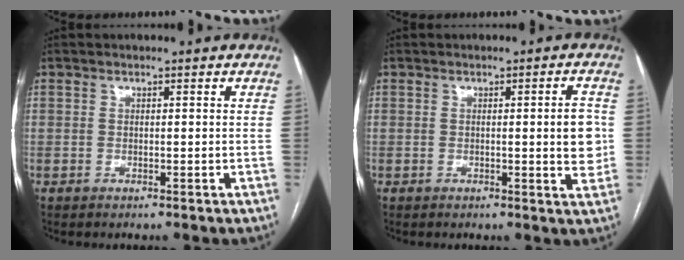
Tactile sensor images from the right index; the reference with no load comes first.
{"total": 4.6, "force": [-0.1, 0.6, 4.5], "torque": [-0.055, -0.001, -0.004]}